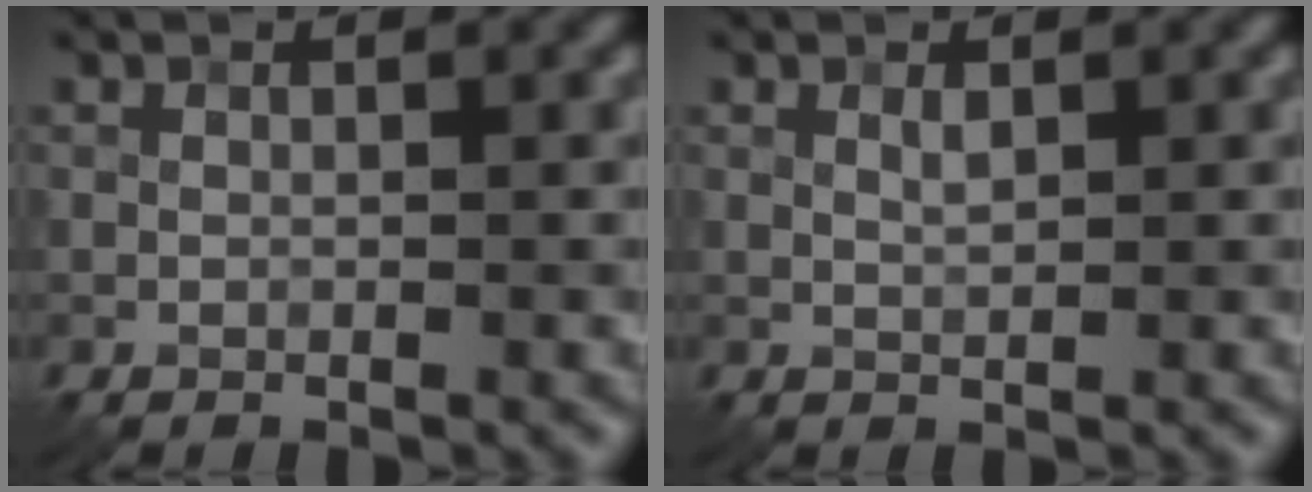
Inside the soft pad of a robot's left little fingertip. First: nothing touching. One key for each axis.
{"total": 0.8, "fx": 0.4, "fy": 0.2, "fz": 0.7, "tx": -0.016, "ty": -0.001, "tz": 0.008}